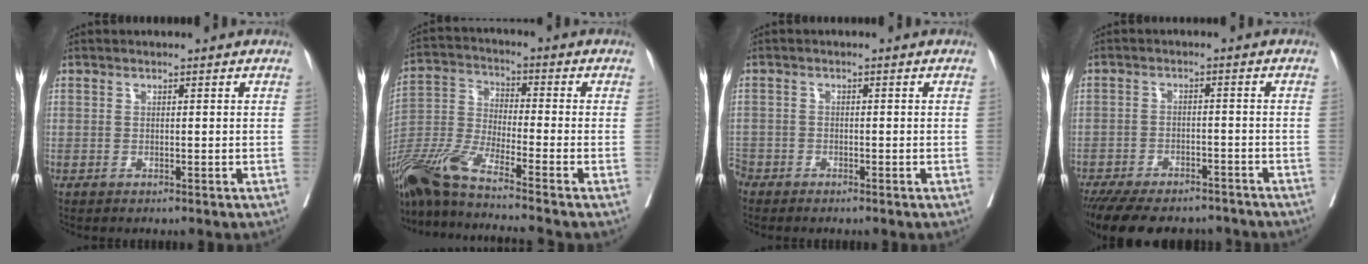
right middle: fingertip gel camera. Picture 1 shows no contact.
{"total": 15.0, "force": [-12.0, -1.4, 8.8], "torque": [-0.186, -0.023, -0.229]}
{"total": 3.0, "force": [-2.5, 1.6, 0.5], "torque": [-0.011, -0.001, -0.052]}
{"total": 16.6, "force": [-14.1, 5.8, 6.6], "torque": [-0.156, -0.012, -0.197]}